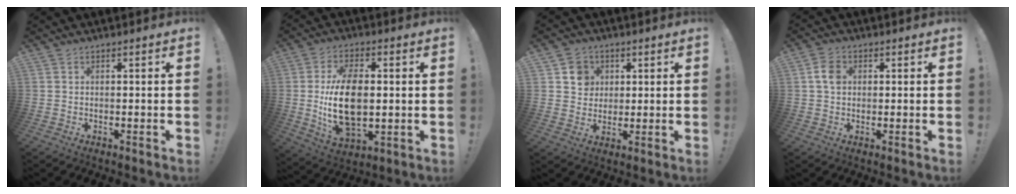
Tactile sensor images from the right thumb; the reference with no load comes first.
{"total": 16.6, "force": [0.0, 9.8, 13.4], "torque": [-0.254, -0.010, -0.002]}
{"total": 7.4, "force": [2.6, 6.7, 1.5], "torque": [-0.005, -0.015, 0.052]}
{"total": 5.6, "force": [0.9, 4.2, 3.6], "torque": [-0.046, 0.005, 0.018]}